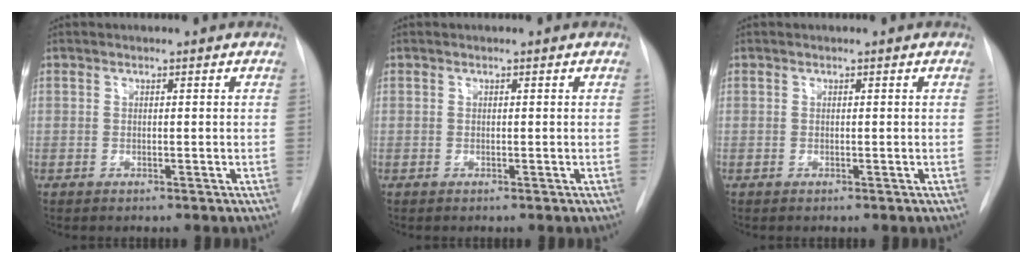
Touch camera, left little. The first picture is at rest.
{"total": 0.0}
{"total": 0.0}